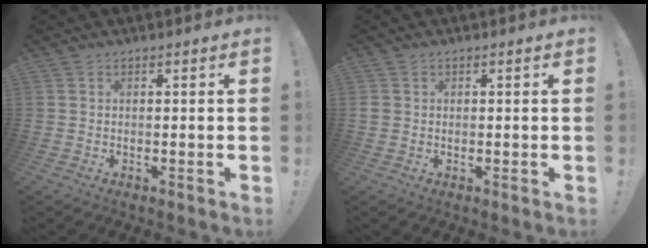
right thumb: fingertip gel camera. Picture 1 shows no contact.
{"total": 1.2, "force": [0.3, 1.1, 0.4], "torque": [-0.007, 0.003, 0.007]}